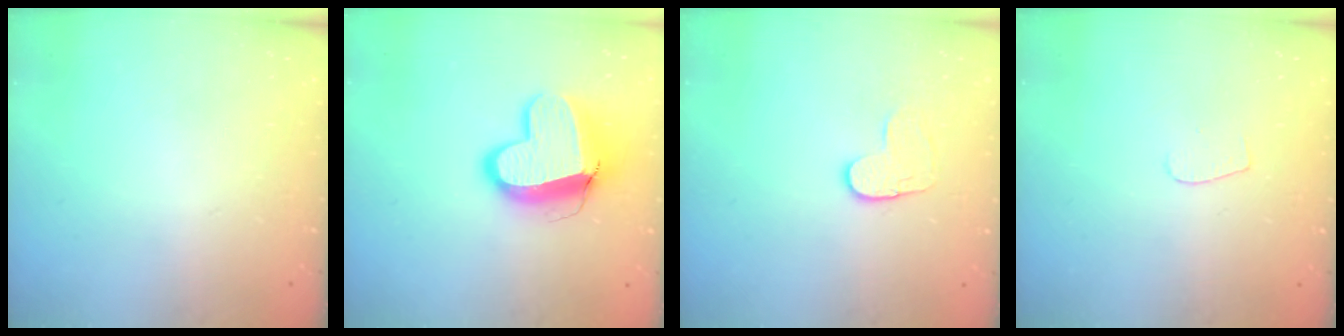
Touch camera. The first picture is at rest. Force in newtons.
{"total": 13.1, "press": 13.0, "slide": 1.3}
{"total": 4.9, "press": 4.8, "slide": 0.5}
{"total": 3.5, "press": 3.5, "slide": 0.3}